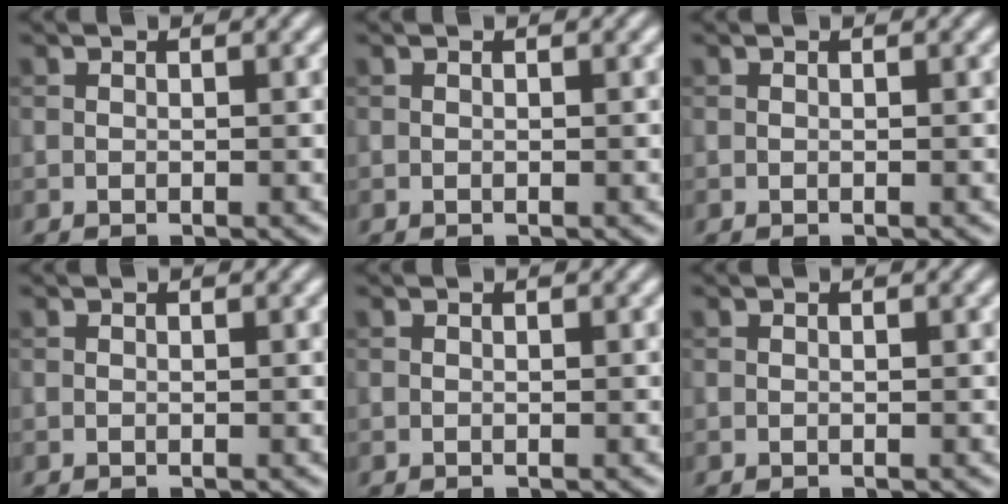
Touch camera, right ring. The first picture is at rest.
{"total": 0.0}
{"total": 0.0}
{"total": 0.0}
{"total": 0.0}
{"total": 0.0}